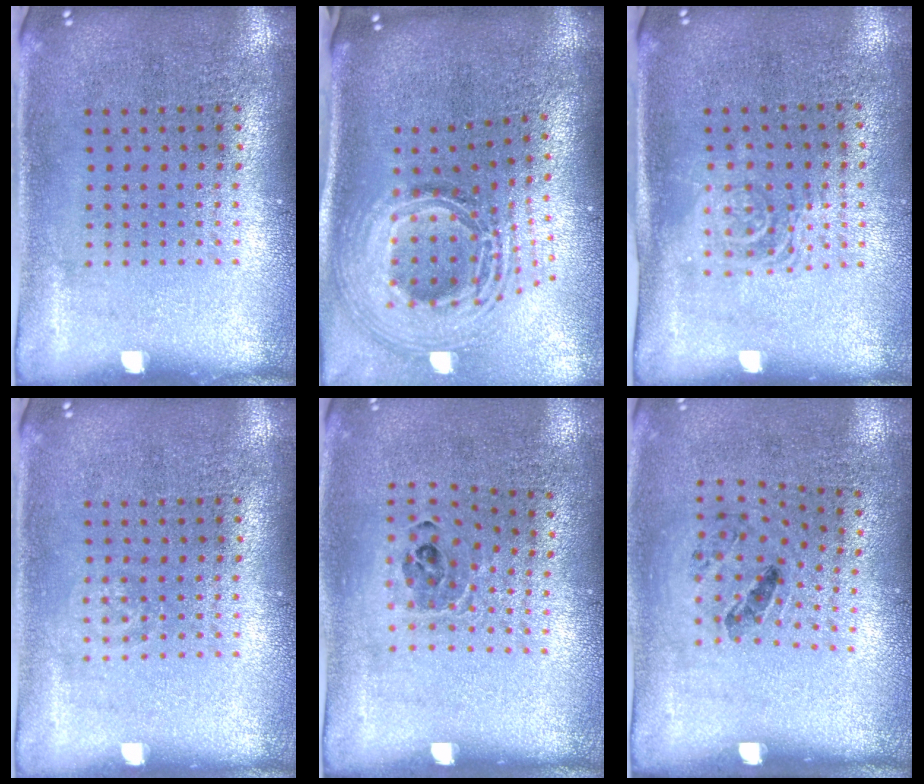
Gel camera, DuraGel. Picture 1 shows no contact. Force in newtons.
{"total": 2.9, "press": 2.1, "slide": 2.1}
{"total": 1.5, "press": 1.2, "slide": 0.9}
{"total": 0.6, "press": 0.6, "slide": 0.2}
{"total": 0.9, "press": 0.8, "slide": 0.3}
{"total": 1.4, "press": 0.8, "slide": 1.2}